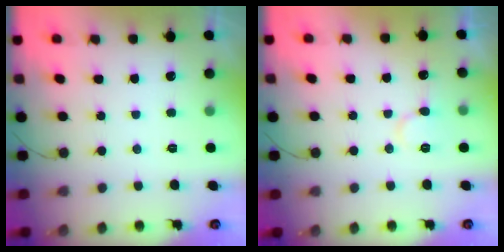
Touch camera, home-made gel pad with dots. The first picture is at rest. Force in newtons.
{"total": 7.8, "press": 7.7, "slide": 1.1}